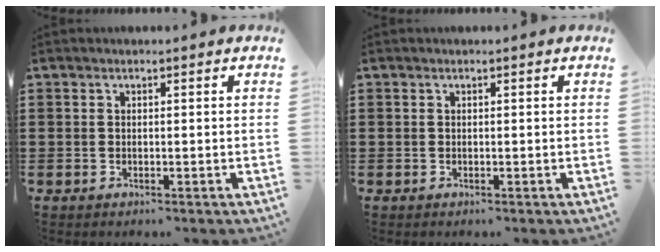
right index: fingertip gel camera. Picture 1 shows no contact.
{"total": 0.0}